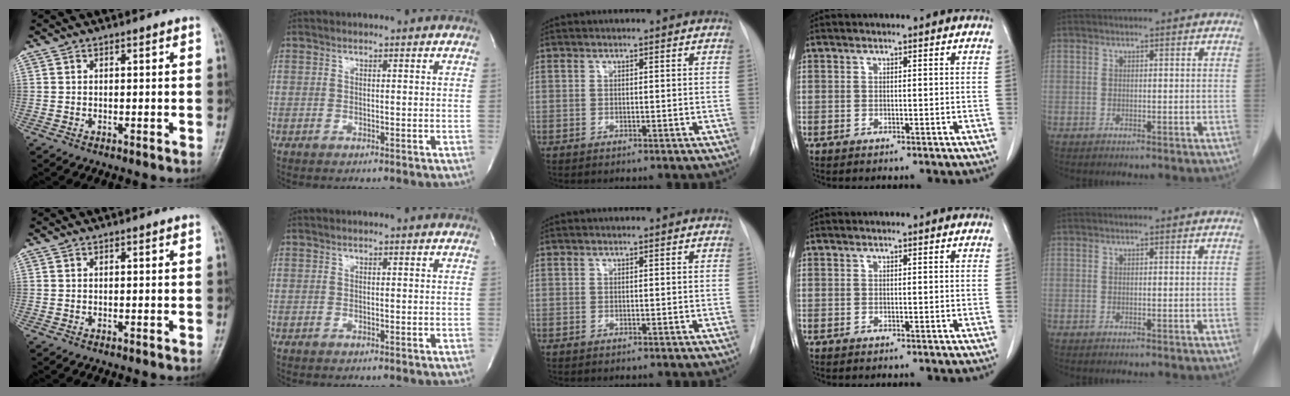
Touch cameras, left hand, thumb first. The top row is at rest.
{}